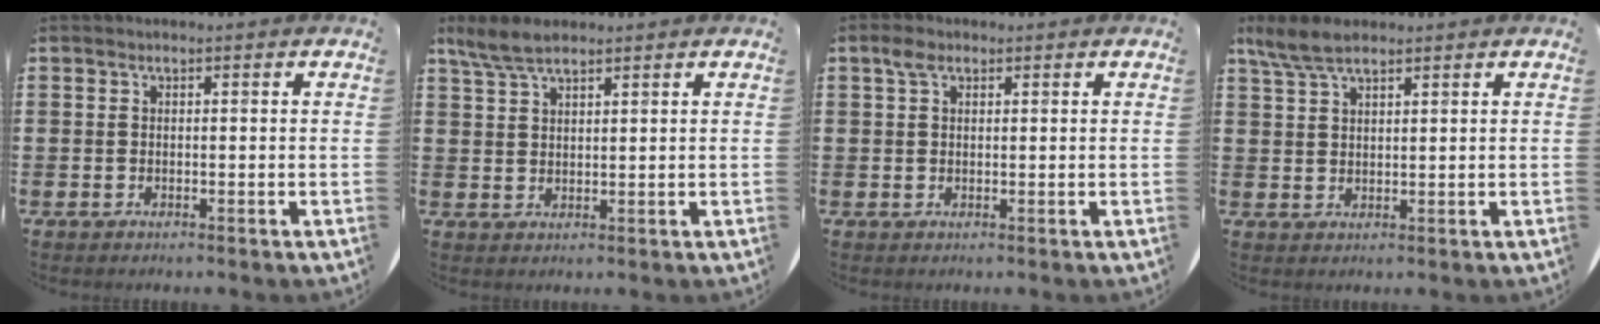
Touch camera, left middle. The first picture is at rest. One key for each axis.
{"total": 4.4, "fx": 3.6, "fy": 1.2, "fz": 2.2, "tx": -0.051, "ty": 0.000, "tz": 0.068}
{"total": 2.0, "fx": 1.2, "fy": 1.1, "fz": 1.1, "tx": -0.018, "ty": 0.003, "tz": 0.021}
{"total": 4.5, "fx": 3.6, "fy": 1.4, "fz": 2.3, "tx": -0.055, "ty": 0.001, "tz": 0.067}